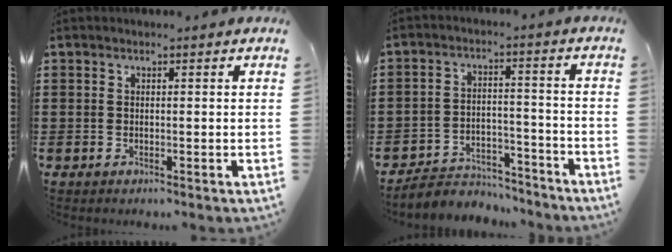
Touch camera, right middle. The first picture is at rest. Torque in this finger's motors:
{"motor_torque": [1.19, 0.09, 0.02, 0.00]}